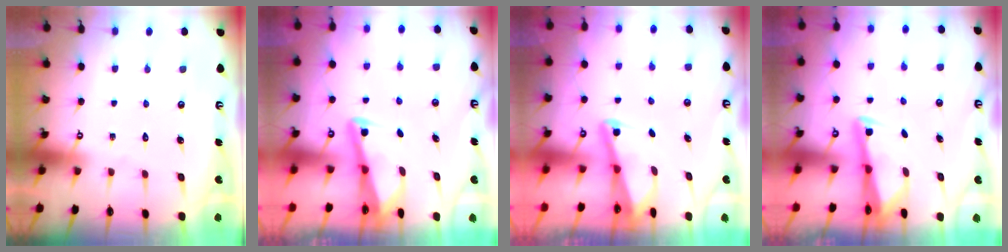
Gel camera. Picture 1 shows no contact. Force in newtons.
{"total": 2.9, "press": 2.9, "slide": 0.4}
{"total": 2.1, "press": 2.1, "slide": 0.4}
{"total": 2.7, "press": 2.7, "slide": 0.3}